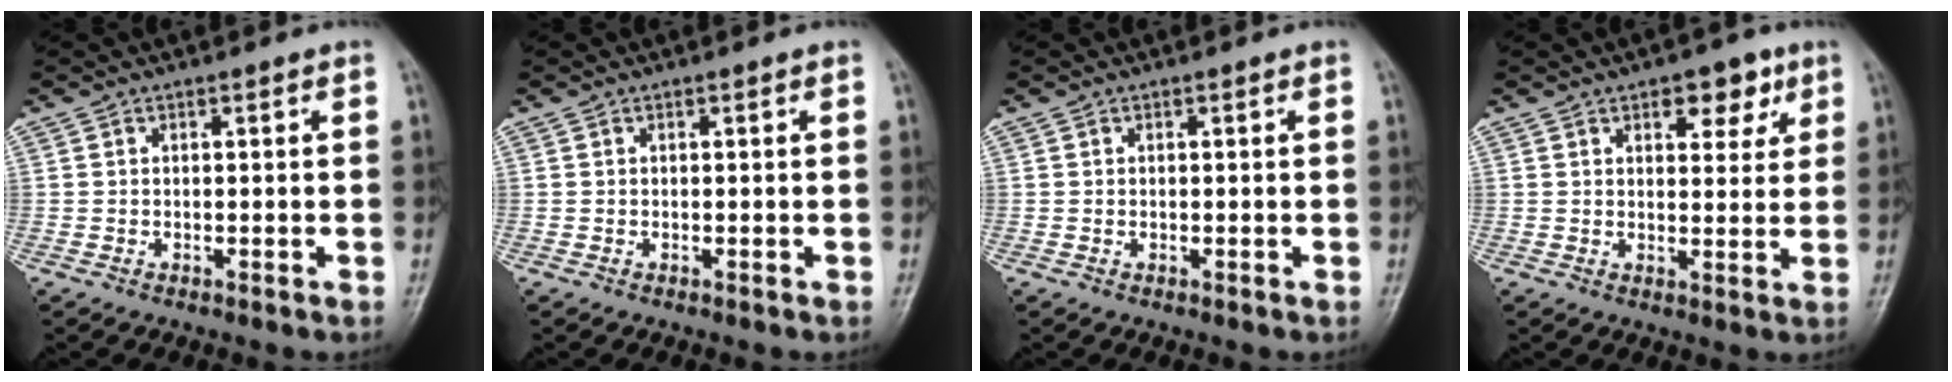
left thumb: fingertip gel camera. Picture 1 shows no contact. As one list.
[{"total": 0.0}, {"total": 0.0}, {"total": 6.5, "force": [3.5, 3.5, 4.2], "torque": [-0.025, -0.013, 0.043]}]